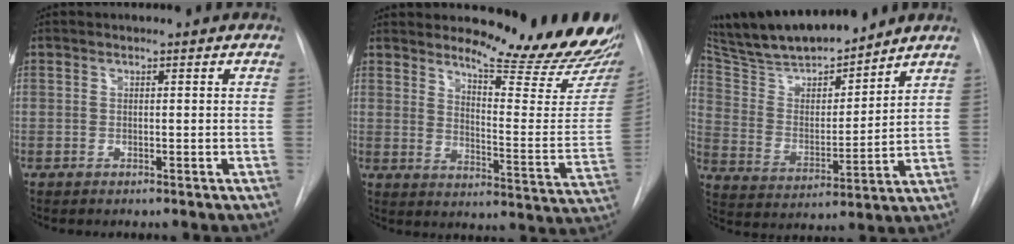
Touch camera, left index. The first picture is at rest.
{"total": 18.8, "force": [17.1, 2.3, 7.4], "torque": [-0.093, -0.111, 0.208]}
{"total": 18.3, "force": [16.4, 2.8, 7.6], "torque": [-0.136, 0.008, 0.289]}